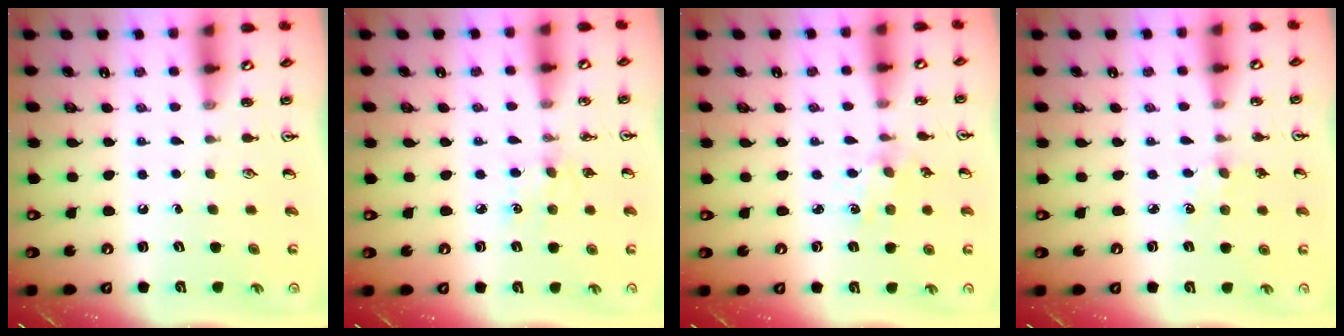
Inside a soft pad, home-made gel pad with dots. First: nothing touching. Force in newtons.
{"total": 4.0, "press": 4.0, "slide": 0.5}
{"total": 2.0, "press": 2.0, "slide": 0.4}
{"total": 4.2, "press": 4.2, "slide": 0.6}